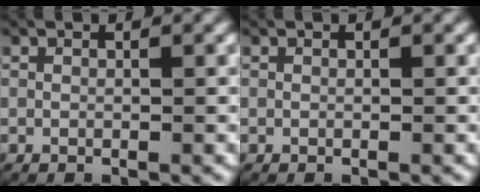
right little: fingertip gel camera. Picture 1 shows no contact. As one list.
[{"total": 0.0}]